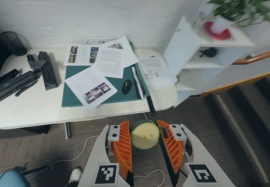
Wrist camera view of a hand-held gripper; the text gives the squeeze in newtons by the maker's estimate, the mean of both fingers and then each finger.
{"total": 11.4, "left": 11.7, "right": 11.1}